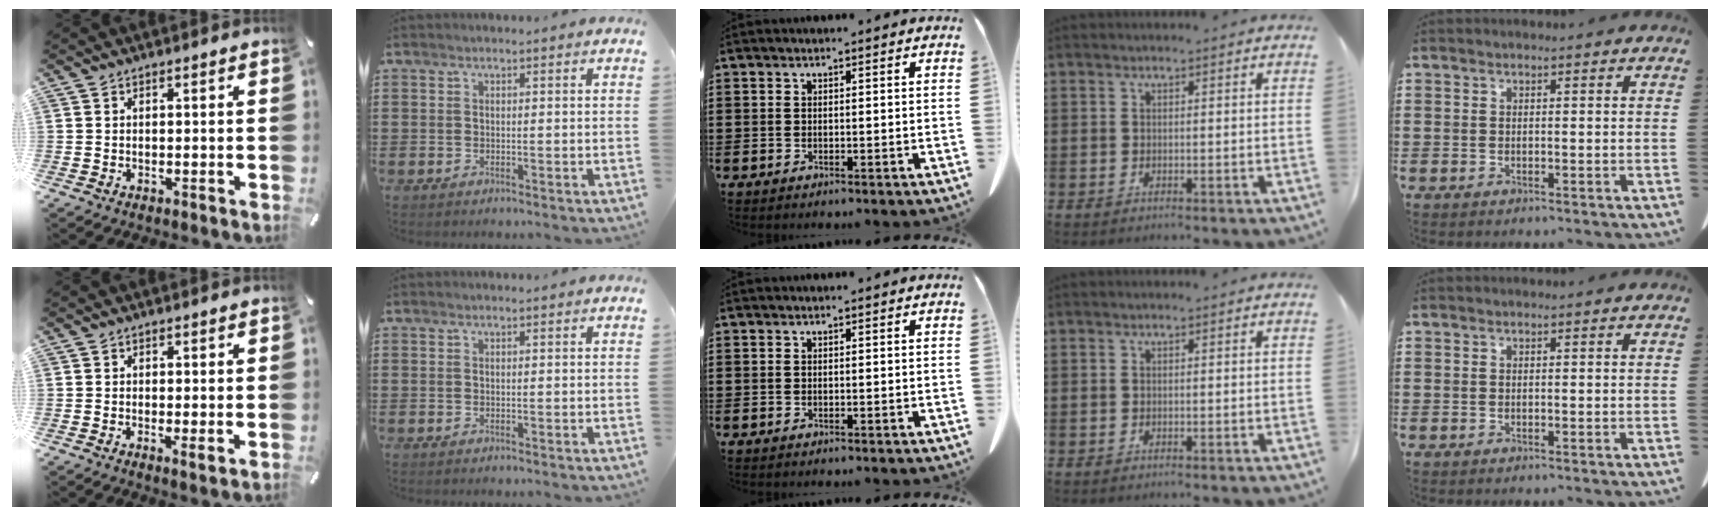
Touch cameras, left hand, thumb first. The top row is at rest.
{"thumb": {"total": 1.6, "force": [0.0, 0.5, 1.5], "torque": [-0.026, -0.003, 0.001]}}